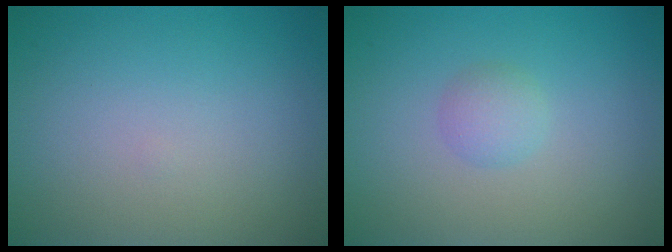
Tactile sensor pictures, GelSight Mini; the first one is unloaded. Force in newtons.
{"total": 1.5, "press": 1.5, "slide": 0.1}